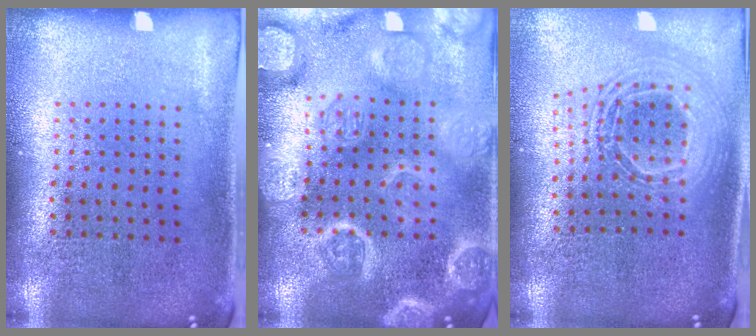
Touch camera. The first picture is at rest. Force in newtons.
{"total": 6.2, "press": 6.1, "slide": 0.9}
{"total": 2.0, "press": 1.7, "slide": 1.2}